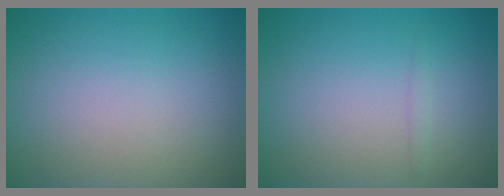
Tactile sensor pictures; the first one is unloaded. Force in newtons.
{"total": 0.5, "press": 0.5, "slide": 0.0}